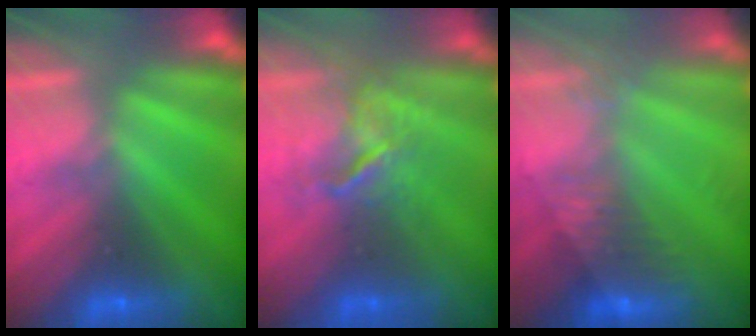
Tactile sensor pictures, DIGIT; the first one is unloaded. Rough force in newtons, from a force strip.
{"total": 3.5}
{"total": 5.7}